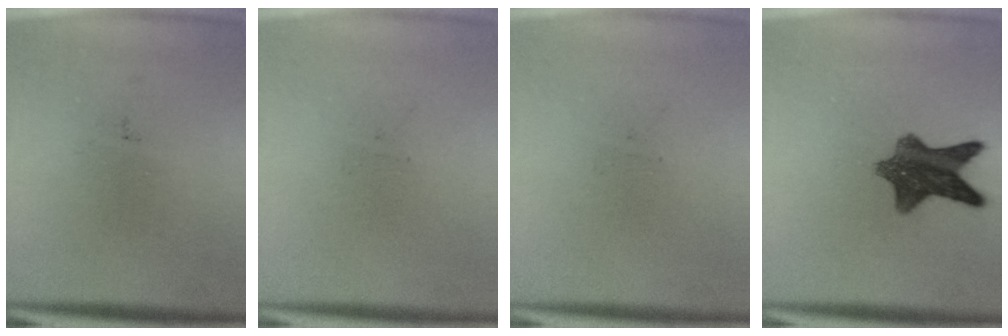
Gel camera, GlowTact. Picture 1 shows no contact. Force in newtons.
{"total": 0.0}
{"total": 0.0}
{"total": 9.5}